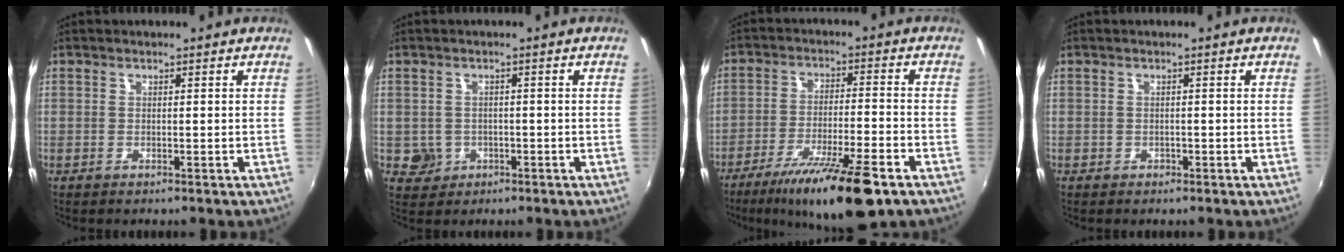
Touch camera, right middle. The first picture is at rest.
{"total": 3.8, "force": [-0.9, 3.6, 0.7], "torque": [-0.021, 0.002, -0.006]}
{"total": 15.4, "force": [-10.4, 2.0, 11.1], "torque": [-0.202, -0.025, -0.171]}
{"total": 0.7, "force": [-0.4, 0.6, 0.1], "torque": [-0.001, -0.002, -0.004]}